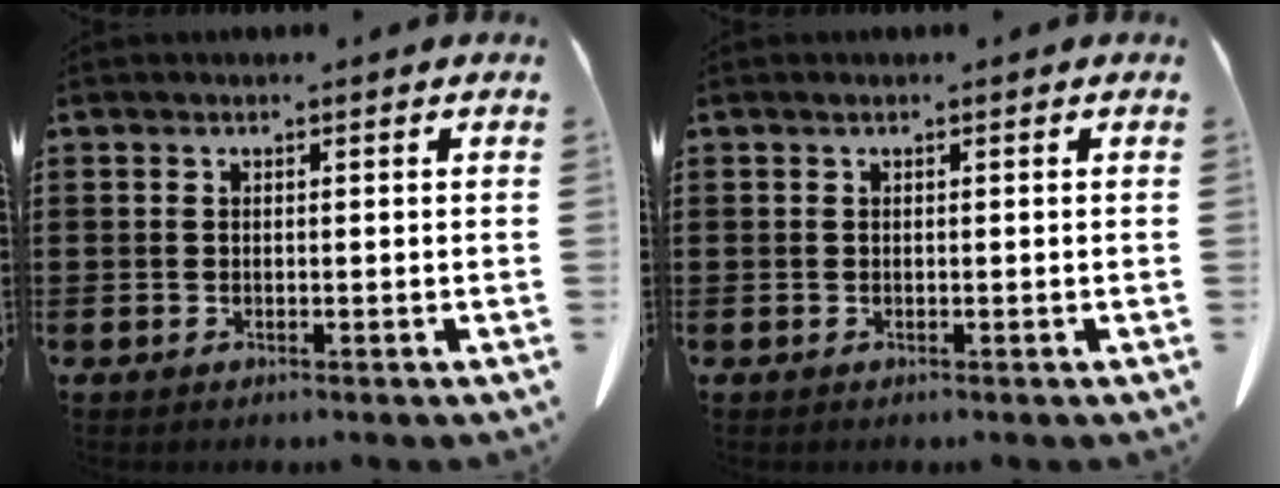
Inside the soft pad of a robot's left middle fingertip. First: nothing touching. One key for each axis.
{"total": 0.0}